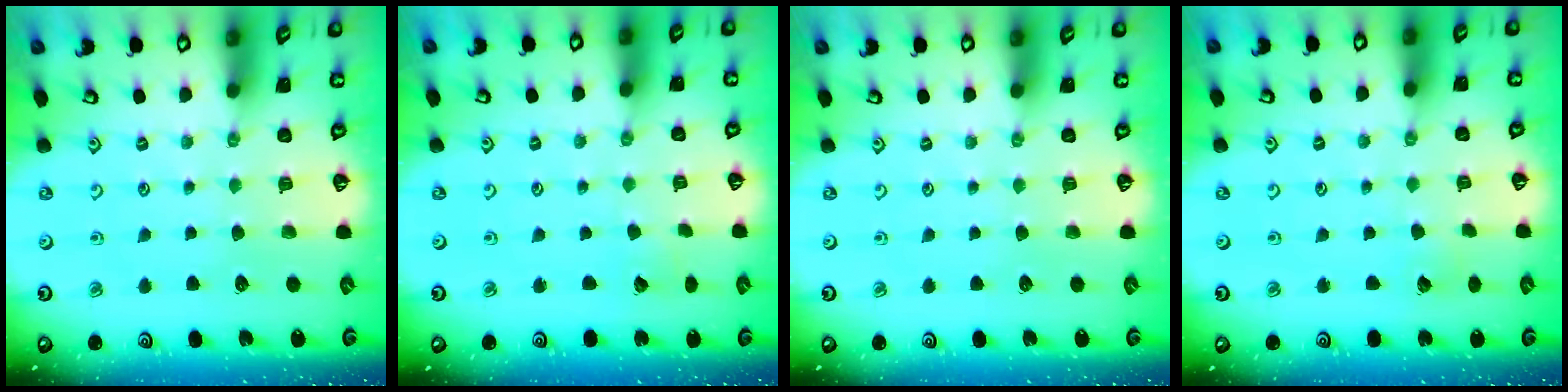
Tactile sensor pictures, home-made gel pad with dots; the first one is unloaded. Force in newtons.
{"total": 2.7, "press": 2.6, "slide": 0.3}
{"total": 0.0}
{"total": 2.8, "press": 2.8, "slide": 0.2}